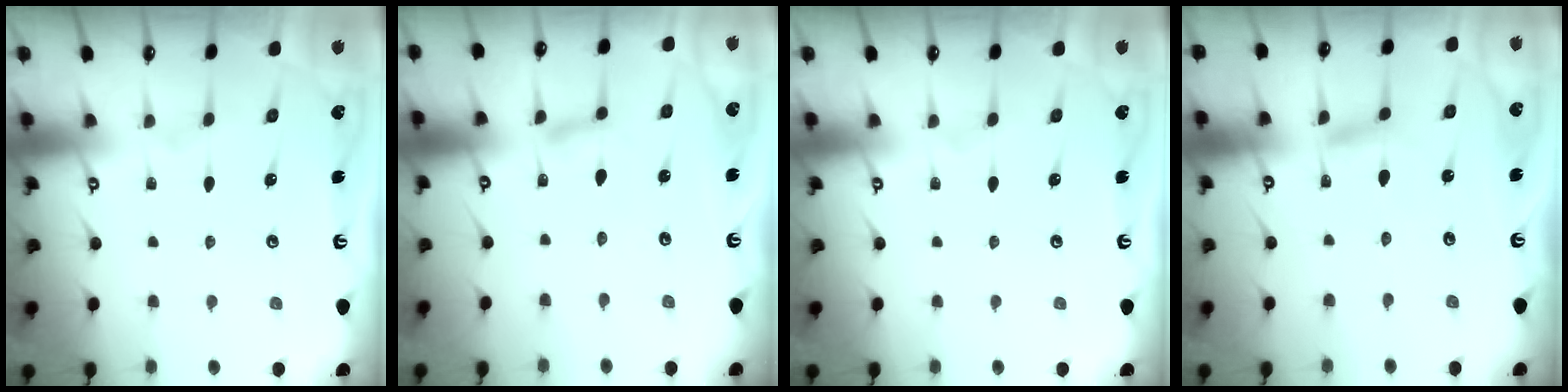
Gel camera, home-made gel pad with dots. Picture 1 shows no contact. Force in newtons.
{"total": 2.0, "press": 2.0, "slide": 0.2}
{"total": 0.0}
{"total": 3.3, "press": 3.2, "slide": 0.3}